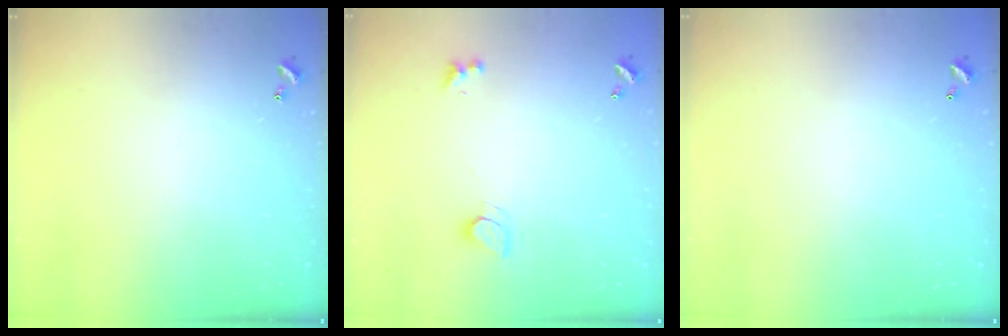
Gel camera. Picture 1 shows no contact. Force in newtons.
{"total": 2.1, "press": 2.1, "slide": 0.3}
{"total": 2.9, "press": 2.9, "slide": 0.1}